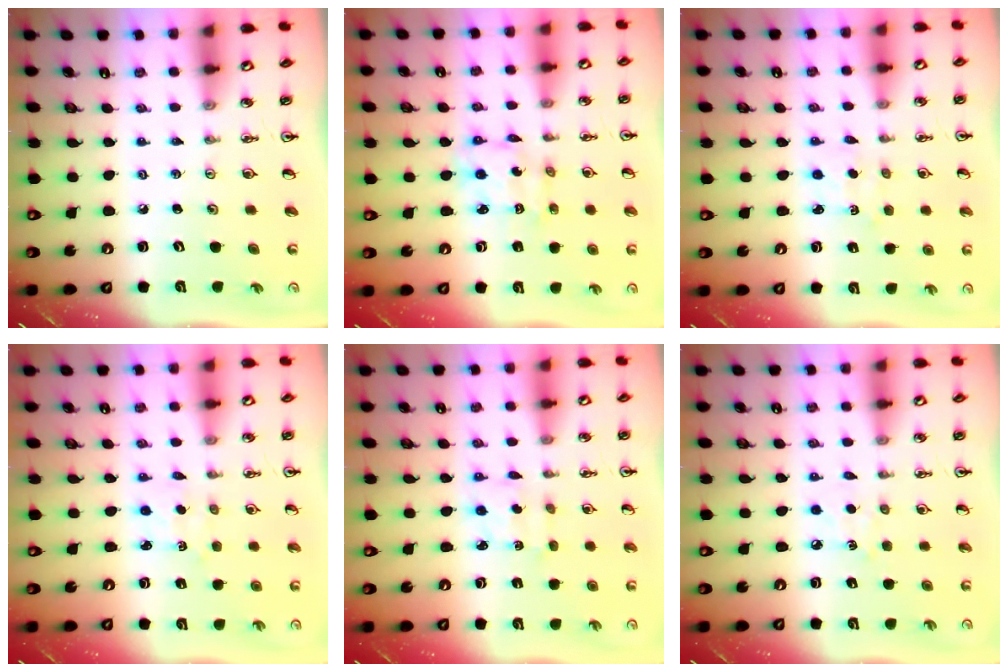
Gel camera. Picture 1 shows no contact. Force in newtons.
{"total": 5.5, "press": 5.5, "slide": 0.2}
{"total": 1.7, "press": 1.7, "slide": 0.3}
{"total": 1.7, "press": 1.7, "slide": 0.3}
{"total": 2.4, "press": 2.3, "slide": 0.6}
{"total": 5.5, "press": 5.5, "slide": 0.6}